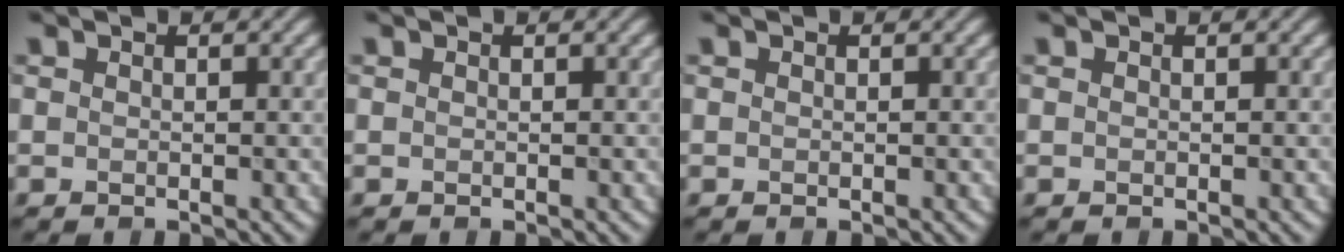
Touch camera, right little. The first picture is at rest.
{"total": 0.0}
{"total": 0.0}
{"total": 0.0}